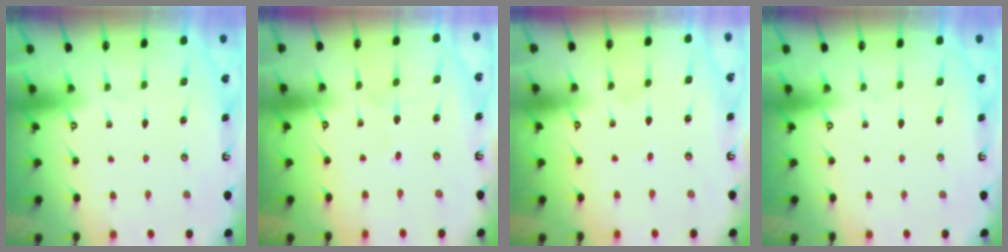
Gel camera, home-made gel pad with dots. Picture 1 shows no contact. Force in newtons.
{"total": 1.3, "press": 1.3, "slide": 0.1}
{"total": 0.7, "press": 0.7, "slide": 0.0}
{"total": 0.0}